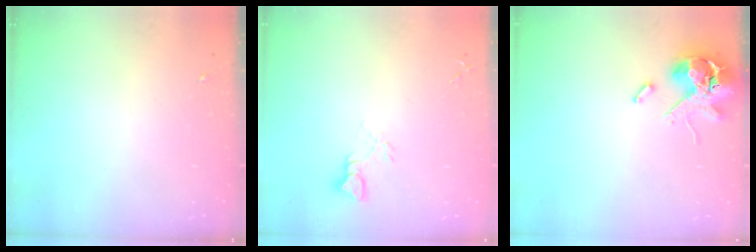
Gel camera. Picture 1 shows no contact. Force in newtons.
{"total": 3.6, "press": 3.5, "slide": 0.3}
{"total": 12.2, "press": 12.0, "slide": 1.8}